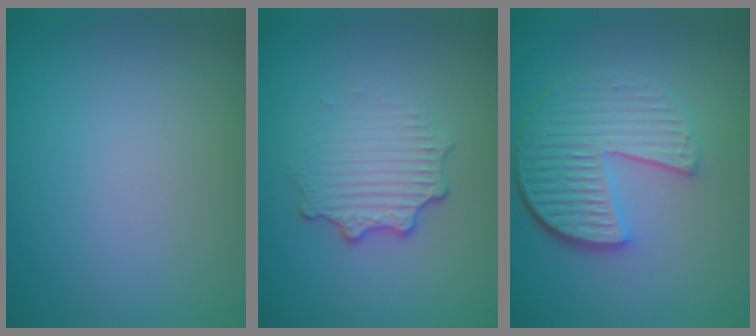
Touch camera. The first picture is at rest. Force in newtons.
{"total": 3.4, "press": 2.6, "slide": 2.2}
{"total": 6.3, "press": 4.4, "slide": 4.4}